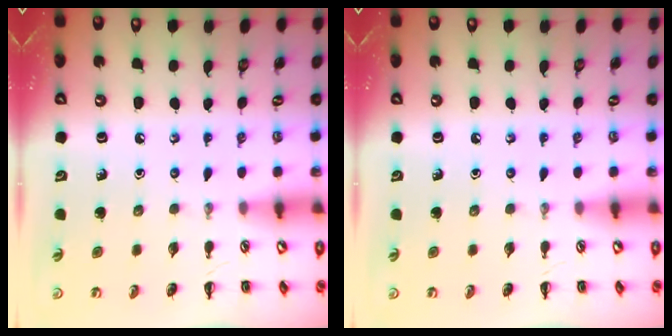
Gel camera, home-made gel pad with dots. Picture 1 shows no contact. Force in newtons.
{"total": 0.0}